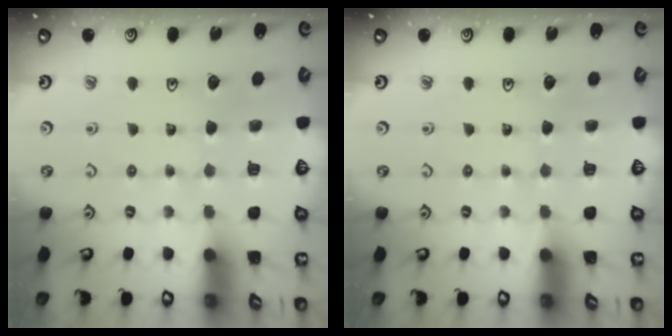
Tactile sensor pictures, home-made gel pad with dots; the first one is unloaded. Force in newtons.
{"total": 0.0}